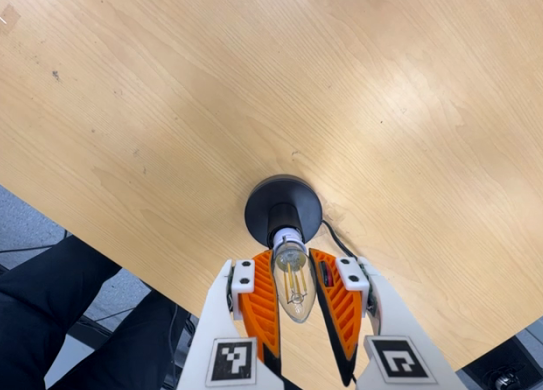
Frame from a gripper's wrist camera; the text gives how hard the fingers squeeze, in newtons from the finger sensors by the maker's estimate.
{"total": 13.2, "left": 12.6, "right": 13.8}